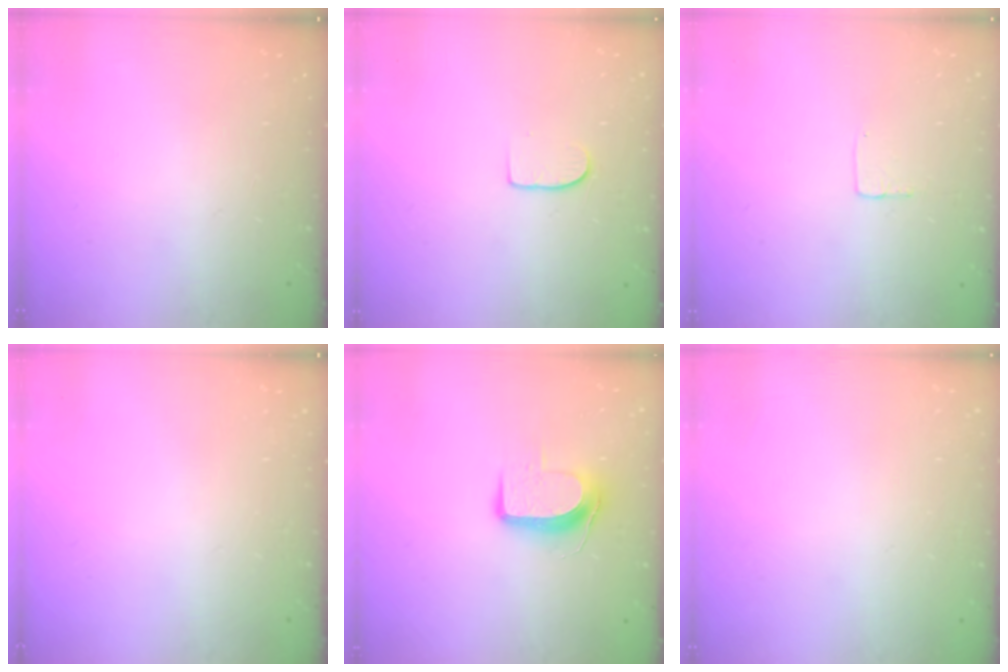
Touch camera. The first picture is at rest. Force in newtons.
{"total": 6.6, "press": 6.6, "slide": 0.7}
{"total": 2.7, "press": 2.7, "slide": 0.1}
{"total": 0.0}
{"total": 8.7, "press": 8.6, "slide": 0.7}
{"total": 0.0}